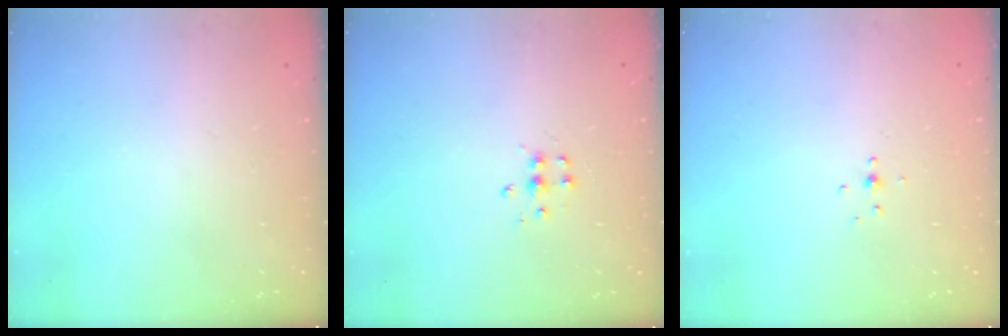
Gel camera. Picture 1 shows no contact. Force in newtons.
{"total": 4.5, "press": 4.5, "slide": 0.4}
{"total": 3.1, "press": 3.0, "slide": 0.7}